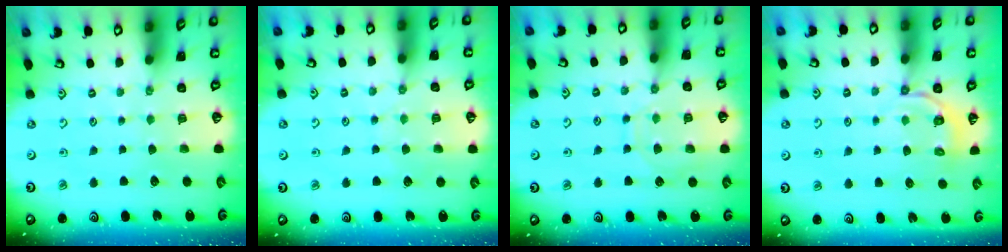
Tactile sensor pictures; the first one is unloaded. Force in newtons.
{"total": 4.7, "press": 4.7, "slide": 0.6}
{"total": 10.3, "press": 10.2, "slide": 1.0}
{"total": 4.4, "press": 3.8, "slide": 2.1}